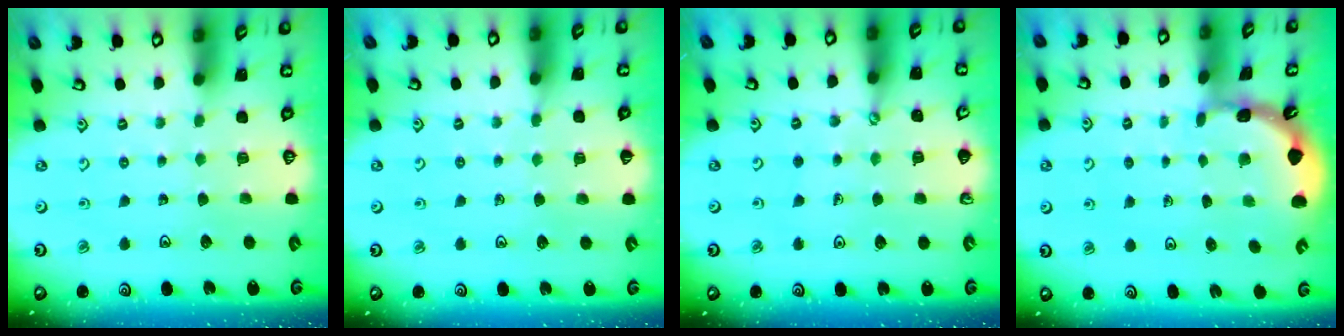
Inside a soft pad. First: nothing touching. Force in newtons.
{"total": 2.7, "press": 2.7, "slide": 0.4}
{"total": 1.9, "press": 1.9, "slide": 0.1}
{"total": 1.6, "press": 1.6, "slide": 0.3}